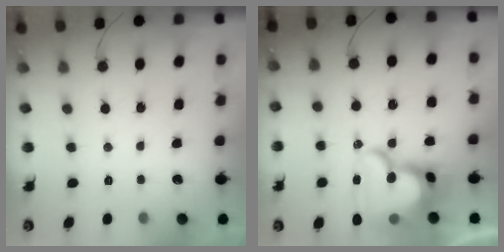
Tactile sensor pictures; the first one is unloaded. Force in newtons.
{"total": 23.0, "press": 22.8, "slide": 2.3}